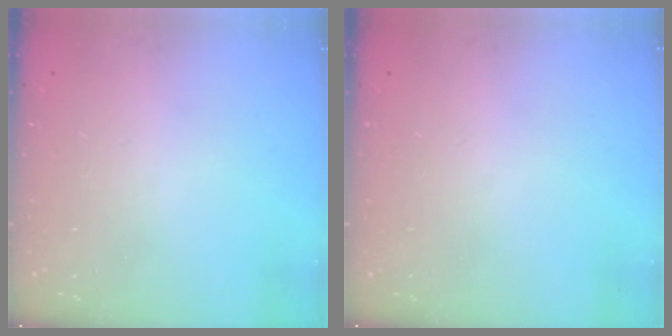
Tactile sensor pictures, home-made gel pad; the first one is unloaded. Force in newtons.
{"total": 0.0}